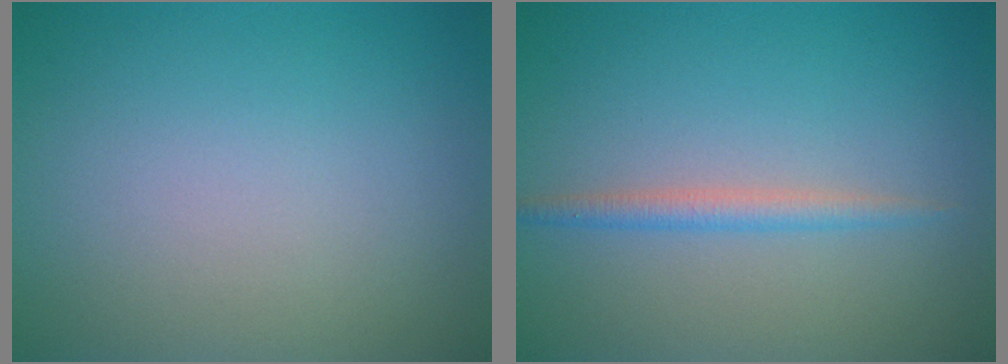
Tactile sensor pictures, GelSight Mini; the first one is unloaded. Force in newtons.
{"total": 1.7, "press": 1.7, "slide": 0.0}